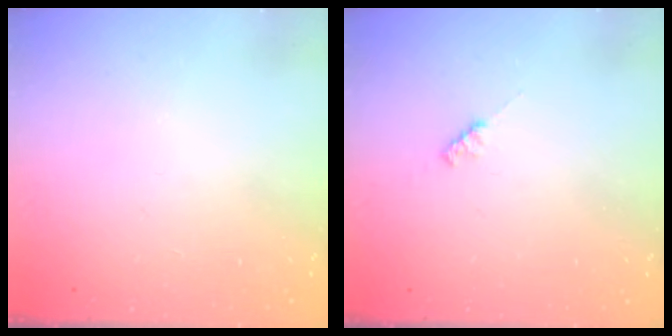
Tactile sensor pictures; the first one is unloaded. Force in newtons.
{"total": 2.2, "press": 2.2, "slide": 0.4}